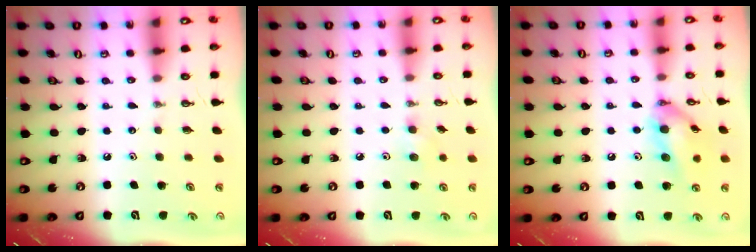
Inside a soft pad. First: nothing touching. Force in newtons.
{"total": 5.6, "press": 5.4, "slide": 1.5}
{"total": 13.6, "press": 13.6, "slide": 1.0}